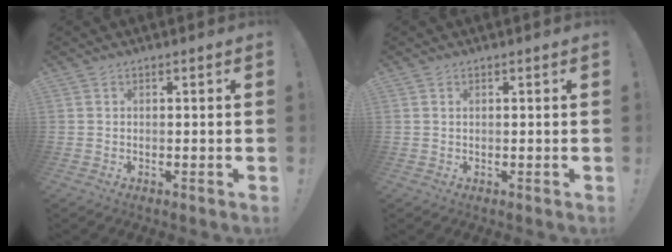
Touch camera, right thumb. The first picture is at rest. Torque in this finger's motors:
{"motor_torque": [-0.28, -0.30, -0.02, 0.11, 0.02]}